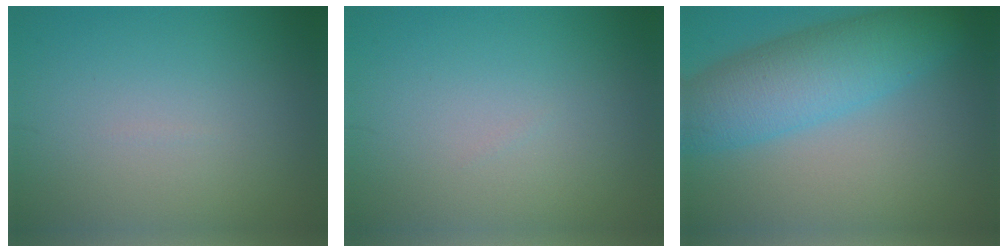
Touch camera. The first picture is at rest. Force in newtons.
{"total": 0.0}
{"total": 7.7, "press": 7.7, "slide": 0.2}